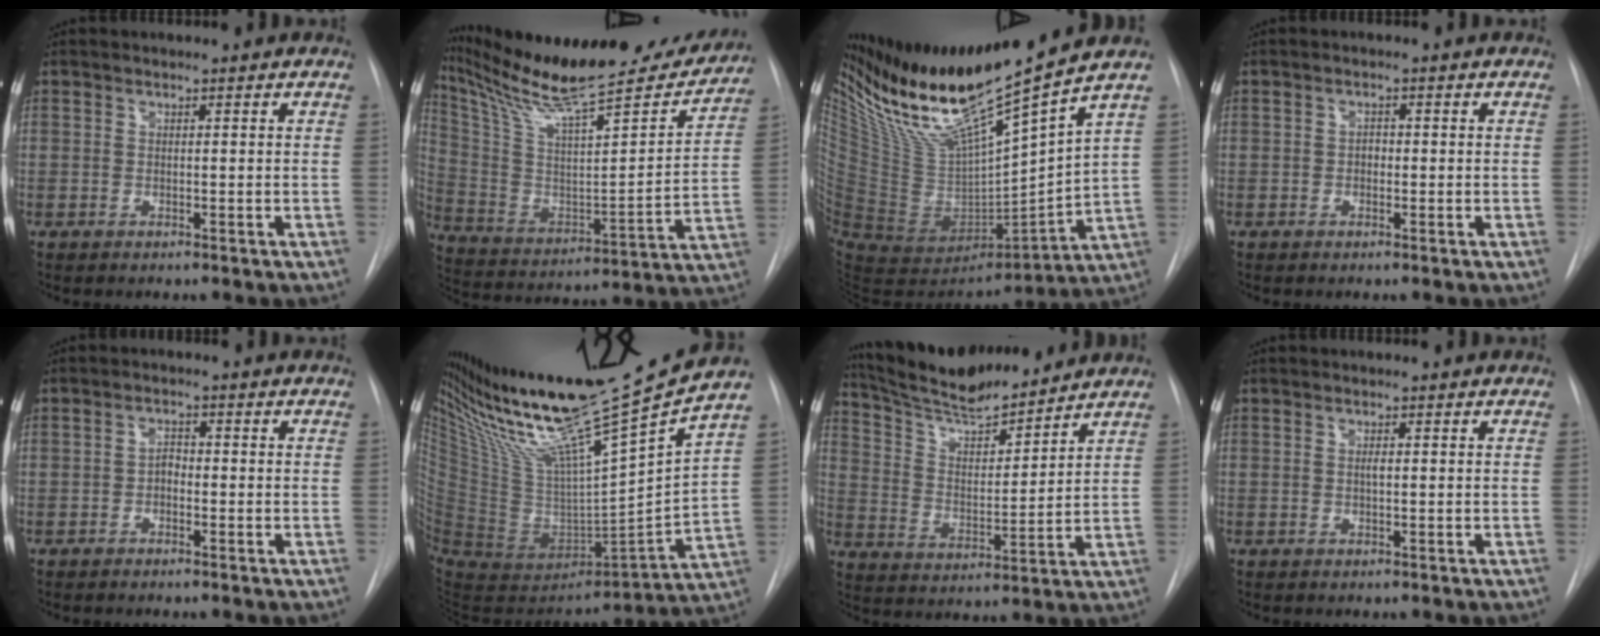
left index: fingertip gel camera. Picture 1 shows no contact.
{"total": 29.3, "force": [25.8, 3.9, 13.4], "torque": [-0.238, -0.043, 0.382]}
{"total": 20.4, "force": [16.2, 0.2, 12.4], "torque": [-0.204, -0.015, 0.307]}
{"total": 1.0, "force": [-0.2, 0.7, 0.6], "torque": [-0.008, 0.002, -0.007]}
{"total": 1.5, "force": [-0.7, 0.9, 1.0], "torque": [-0.014, 0.004, -0.015]}
{"total": 29.0, "force": [22.5, 0.0, 18.3], "torque": [-0.321, -0.035, 0.385]}
{"total": 14.2, "force": [13.1, 1.6, 5.3], "torque": [-0.099, 0.001, 0.230]}
{"total": 0.6, "force": [0.1, 0.1, 0.6], "torque": [-0.014, -0.003, 0.000]}